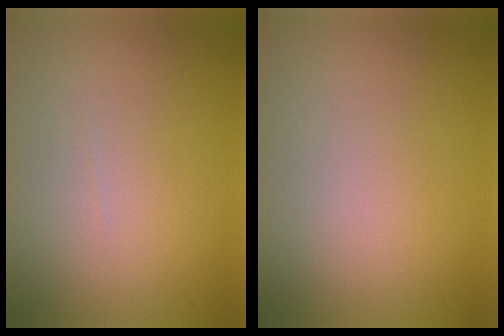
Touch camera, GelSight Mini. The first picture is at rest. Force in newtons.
{"total": 0.0}